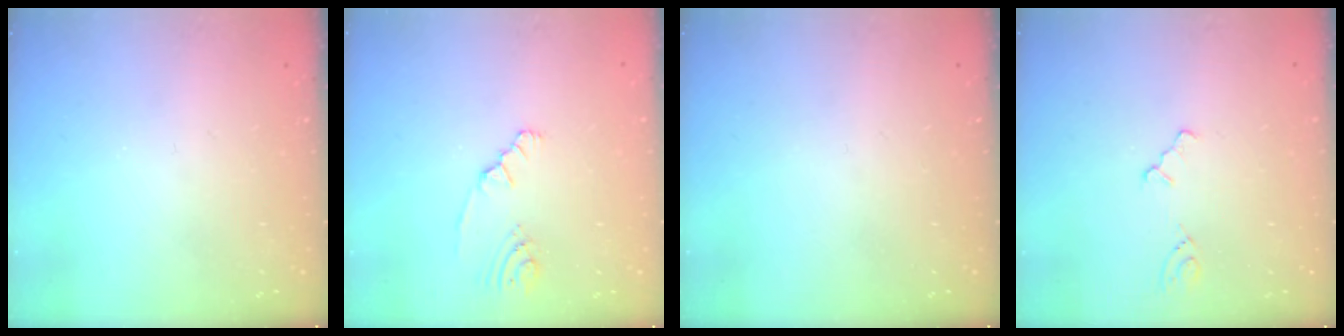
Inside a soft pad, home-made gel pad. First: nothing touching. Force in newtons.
{"total": 2.5, "press": 2.3, "slide": 1.1}
{"total": 0.0}
{"total": 2.2, "press": 2.2, "slide": 0.4}